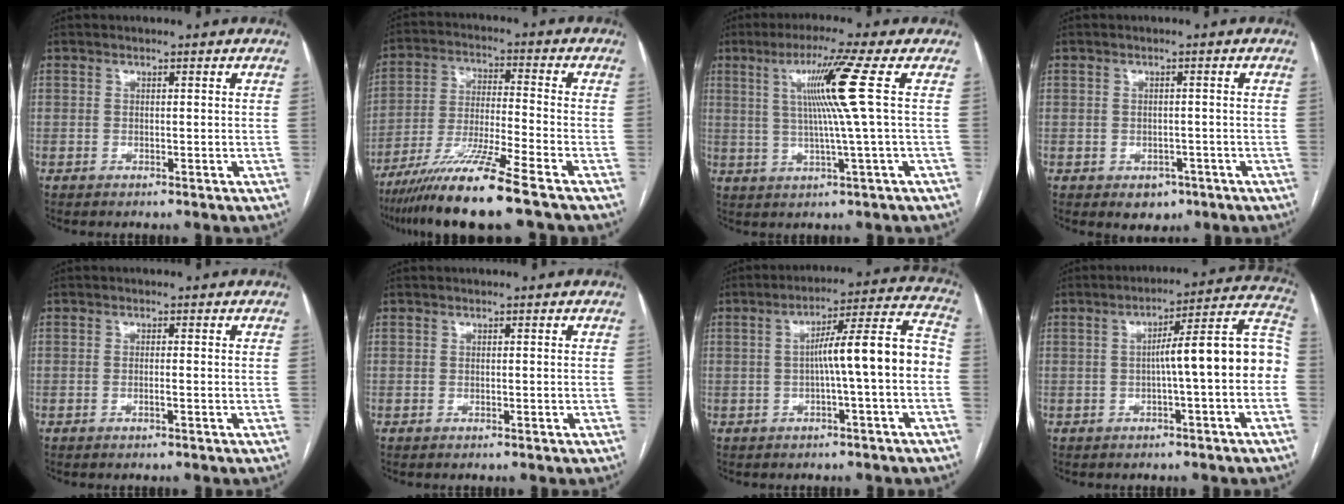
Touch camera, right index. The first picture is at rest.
{"total": 12.9, "force": [-9.3, -1.2, 8.9], "torque": [-0.169, -0.035, -0.169]}
{"total": 9.2, "force": [2.1, -2.6, 8.6], "torque": [-0.148, 0.005, 0.047]}
{"total": 3.2, "force": [-1.6, 2.4, 1.4], "torque": [-0.008, 0.004, -0.011]}
{"total": 0.8, "force": [-0.3, -0.1, 0.8], "torque": [-0.015, 0.001, -0.006]}
{"total": 0.0}
{"total": 10.8, "force": [-1.5, 0.1, 10.7], "torque": [-0.154, 0.037, -0.025]}
{"total": 12.1, "force": [-1.2, 0.7, 12.0], "torque": [-0.159, 0.044, -0.019]}